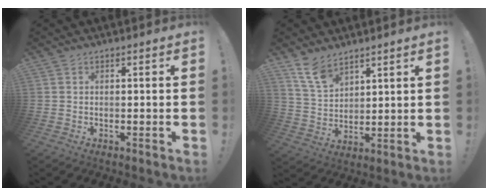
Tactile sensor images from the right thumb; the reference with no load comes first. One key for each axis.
{"total": 9.7, "fx": 7.4, "fy": 4.7, "fz": 4.2, "tx": -0.085, "ty": -0.041, "tz": 0.145}